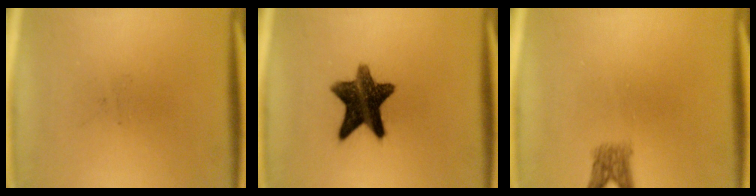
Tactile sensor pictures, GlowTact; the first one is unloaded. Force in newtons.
{"total": 12.0}
{"total": 2.5}